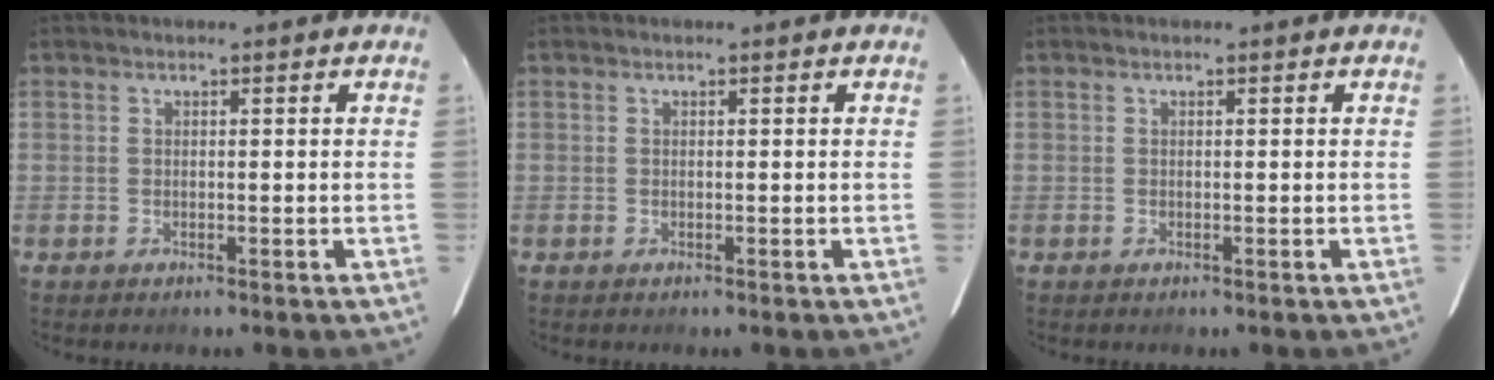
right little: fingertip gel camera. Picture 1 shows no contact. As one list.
[{"total": 0.0}, {"total": 0.0}]